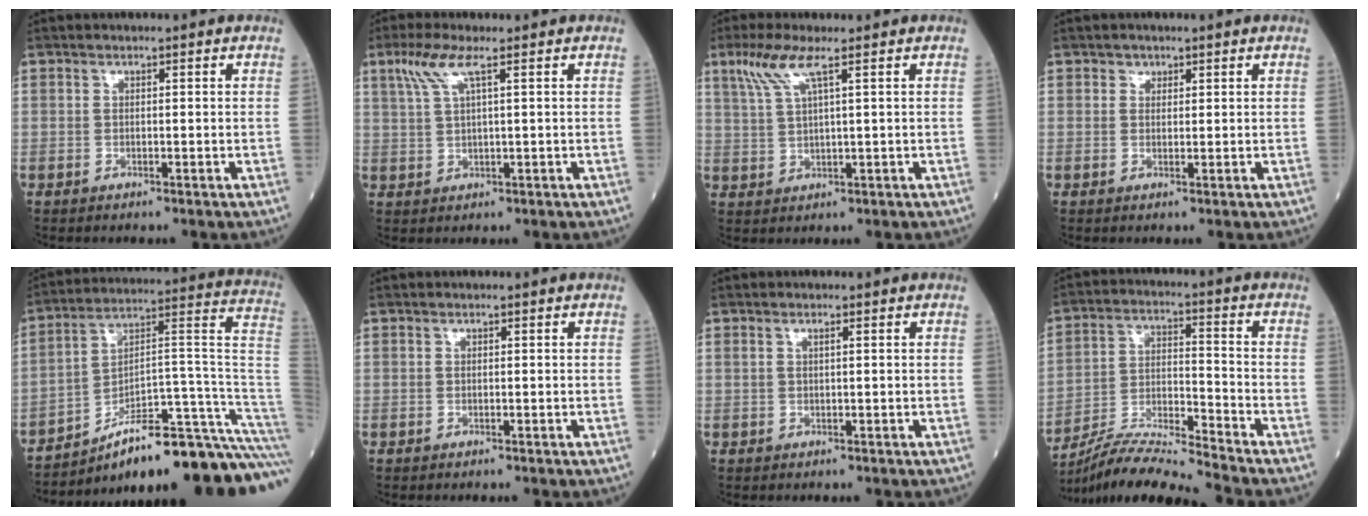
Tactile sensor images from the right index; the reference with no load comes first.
{"total": 4.7, "force": [2.6, 0.3, 3.9], "torque": [-0.092, 0.011, 0.057]}
{"total": 5.3, "force": [3.0, 0.2, 4.4], "torque": [-0.102, 0.008, 0.066]}
{"total": 1.0, "force": [0.6, 0.8, -0.1], "torque": [0.009, -0.004, 0.006]}
{"total": 23.0, "force": [-18.1, 1.5, 14.2], "torque": [-0.106, 0.050, -0.267]}
{"total": 0.0}
{"total": 0.7, "force": [0.3, 0.0, 0.6], "torque": [-0.017, 0.006, 0.006]}
{"total": 11.2, "force": [-10.5, -2.0, 3.3], "torque": [-0.061, -0.001, -0.196]}